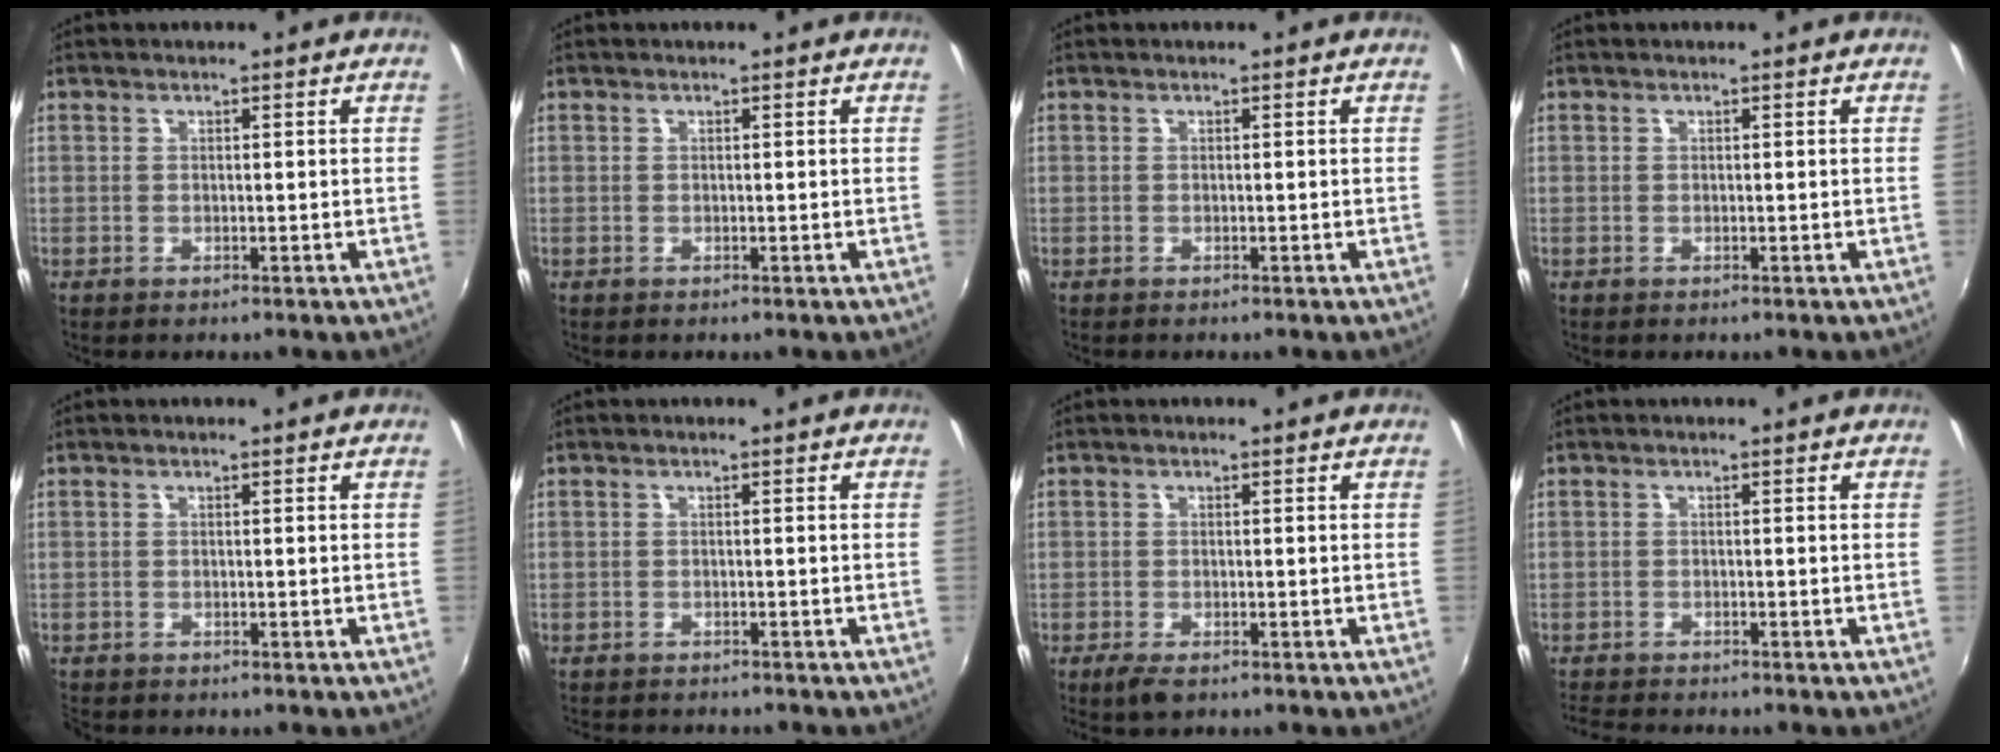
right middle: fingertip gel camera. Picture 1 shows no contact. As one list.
[{"total": 0.0}, {"total": 0.0}, {"total": 0.0}, {"total": 1.1, "force": [-1.0, 0.4, 0.2], "torque": [-0.007, -0.004, -0.019]}, {"total": 3.8, "force": [-3.6, 0.7, 1.1], "torque": [-0.031, -0.014, -0.057]}, {"total": 3.0, "force": [-2.0, 1.0, 1.9], "torque": [-0.044, -0.010, -0.038]}, {"total": 4.6, "force": [-4.4, 0.4, 1.4], "torque": [-0.044, -0.020, -0.081]}]